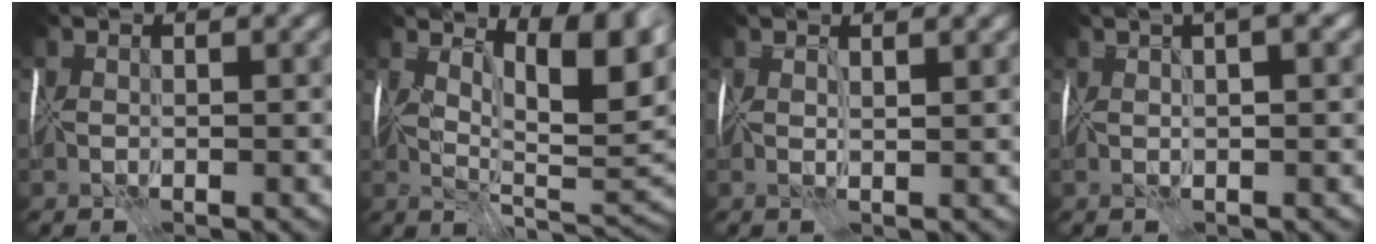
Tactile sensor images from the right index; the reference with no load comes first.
{"total": 8.8, "force": [5.3, 2.6, 6.5], "torque": [-0.089, -0.001, 0.099]}
{"total": 2.4, "force": [2.2, 0.2, 0.9], "torque": [-0.003, 0.008, 0.039]}
{"total": 4.9, "force": [3.2, 1.4, 3.5], "torque": [-0.035, 0.030, 0.044]}